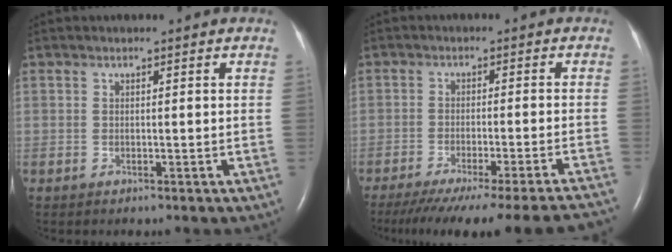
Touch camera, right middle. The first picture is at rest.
{"total": 22.6, "force": [-20.5, -1.2, 9.4], "torque": [-0.090, -0.062, -0.274]}